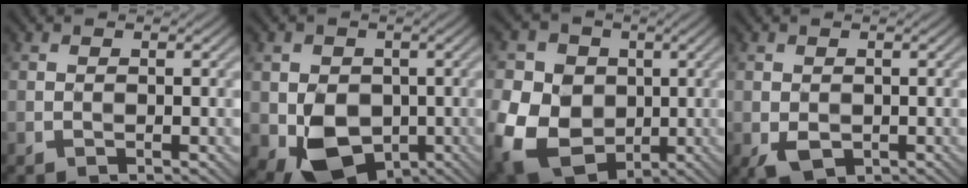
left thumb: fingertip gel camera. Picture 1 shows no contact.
{"total": 7.3, "force": [-1.8, 5.9, 4.0], "torque": [-0.090, -0.017, -0.035]}
{"total": 12.6, "force": [-1.7, 10.2, 7.2], "torque": [-0.191, -0.018, -0.029]}
{"total": 2.3, "force": [-0.7, 1.8, 1.3], "torque": [-0.035, -0.010, -0.010]}